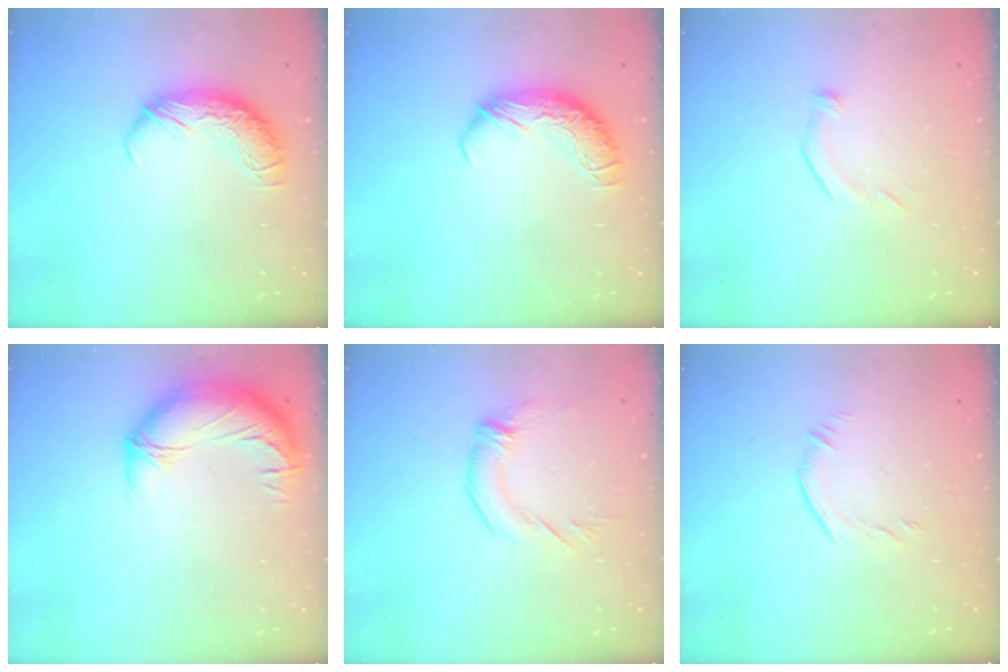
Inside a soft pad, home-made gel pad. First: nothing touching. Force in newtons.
{"total": 0.0}
{"total": 6.2, "press": 6.1, "slide": 1.1}
{"total": 3.0, "press": 0.9, "slide": 2.8}
{"total": 1.4, "press": 0.2, "slide": 1.4}
{"total": 5.7, "press": 5.6, "slide": 1.2}